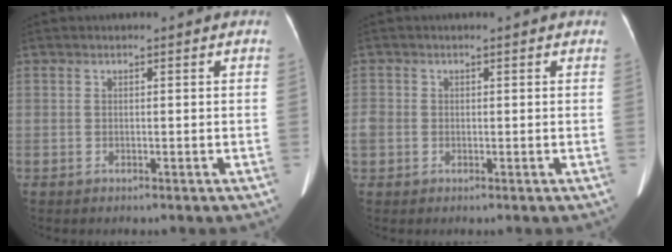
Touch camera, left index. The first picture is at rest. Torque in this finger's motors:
{"motor_torque": [0.07, -0.07, 0.02, 0.00]}